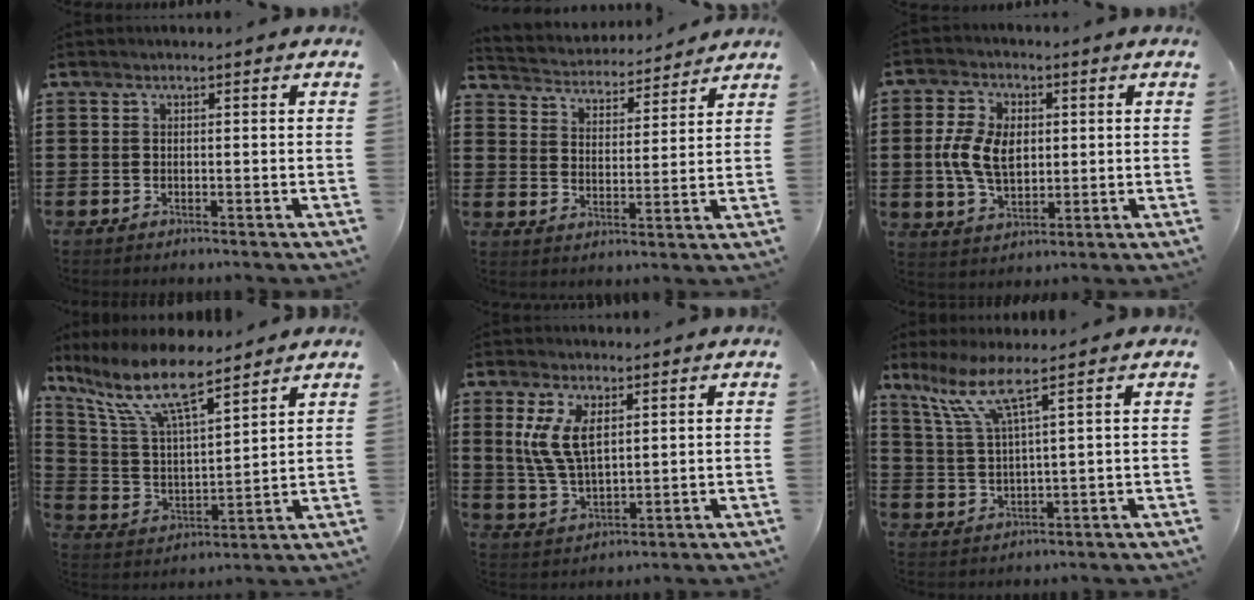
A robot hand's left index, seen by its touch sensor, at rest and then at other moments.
{"total": 3.7, "force": [3.7, 0.4, -0.3], "torque": [-0.019, -0.031, 0.057]}
{"total": 7.8, "force": [0.5, 5.0, 6.0], "torque": [-0.142, 0.011, 0.003]}
{"total": 11.7, "force": [8.5, 2.6, 7.6], "torque": [-0.190, -0.042, 0.143]}
{"total": 7.6, "force": [2.6, 3.6, 6.1], "torque": [-0.143, 0.003, 0.041]}
{"total": 7.9, "force": [4.9, 0.6, 6.1], "torque": [-0.151, -0.013, 0.083]}